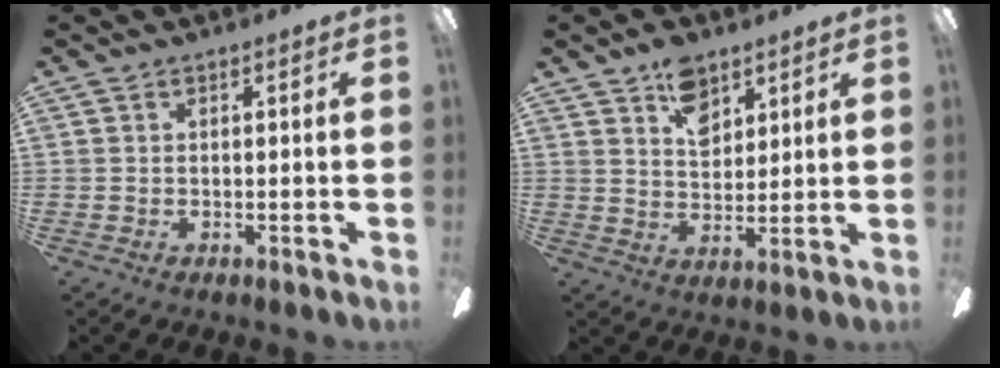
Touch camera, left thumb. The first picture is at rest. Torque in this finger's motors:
{"motor_torque": [0.98, 0.62, 0.78, -0.33, 0.01]}